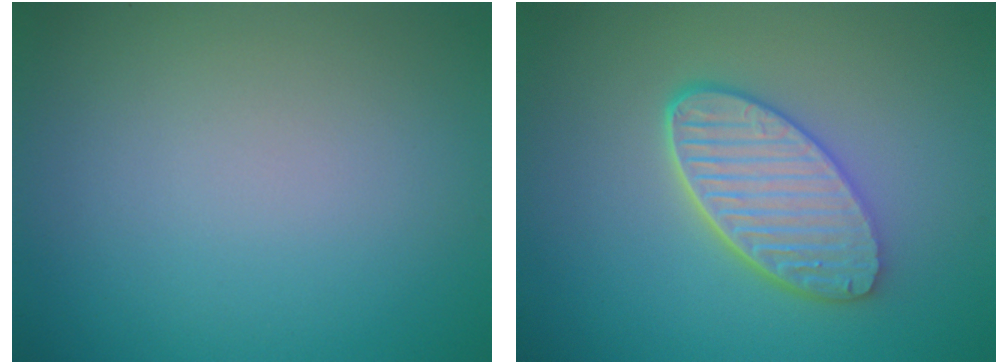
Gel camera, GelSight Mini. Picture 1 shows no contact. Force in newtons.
{"total": 5.7, "press": 4.4, "slide": 3.6}